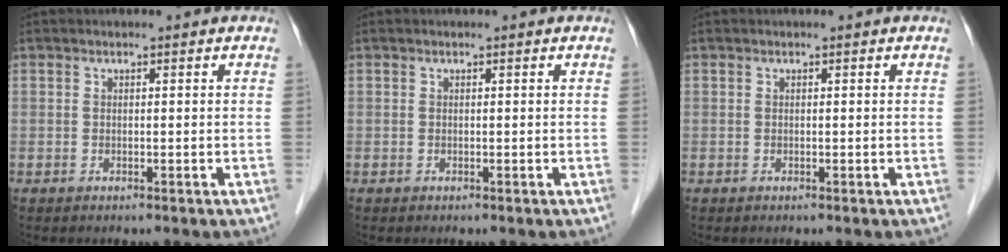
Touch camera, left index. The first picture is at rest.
{"total": 0.0}
{"total": 0.0}